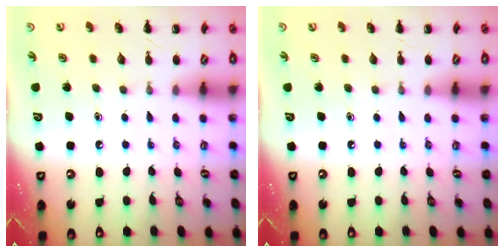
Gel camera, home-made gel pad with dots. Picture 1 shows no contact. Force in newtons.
{"total": 0.0}